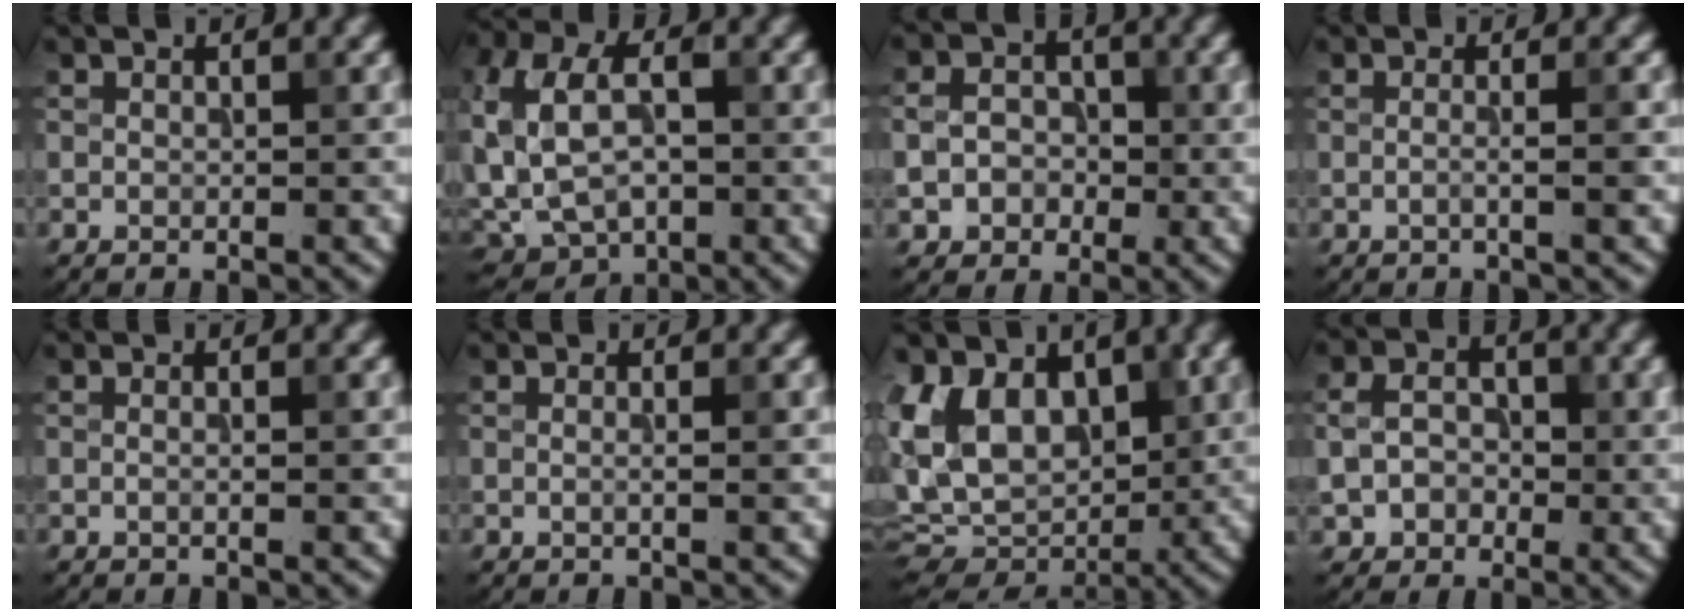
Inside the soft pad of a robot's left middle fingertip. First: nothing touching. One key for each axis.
{"total": 10.8, "fx": 0.2, "fy": 7.3, "fz": 8.0, "tx": -0.188, "ty": 0.014, "tz": 0.017}
{"total": 4.5, "fx": -0.8, "fy": 3.8, "fz": 2.3, "tx": -0.022, "ty": 0.000, "tz": -0.019}
{"total": 1.7, "fx": -0.2, "fy": 0.1, "fz": 1.6, "tx": -0.029, "ty": -0.002, "tz": -0.011}
{"total": 0.9, "fx": 0.1, "fy": 0.1, "fz": 0.9, "tx": -0.015, "ty": -0.008, "tz": -0.001}
{"total": 1.1, "fx": 0.0, "fy": 0.0, "fz": 1.1, "tx": -0.021, "ty": -0.004, "tz": 0.000}
{"total": 11.1, "fx": 1.9, "fy": 7.7, "fz": 7.7, "tx": -0.155, "ty": -0.002, "tz": 0.033}
{"total": 4.1, "fx": -0.4, "fy": 3.2, "fz": 2.4, "tx": -0.041, "ty": -0.001, "tz": -0.008}